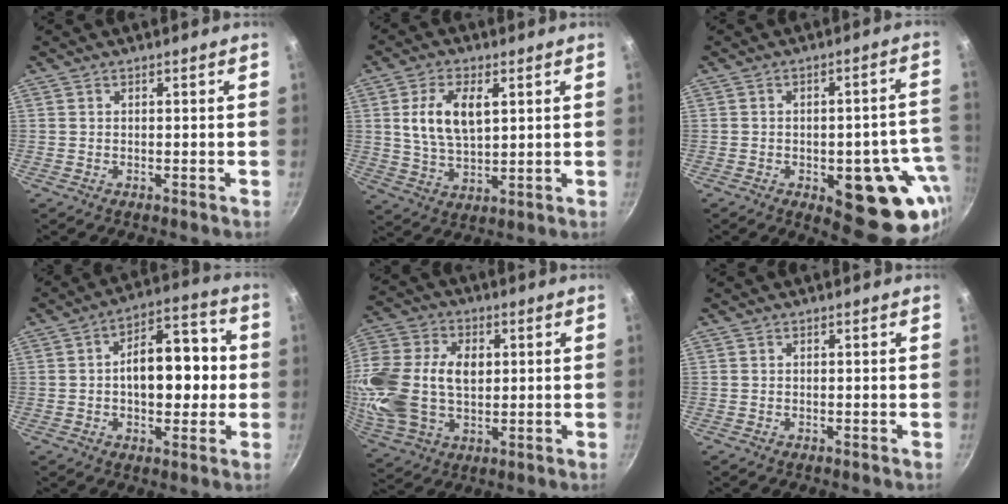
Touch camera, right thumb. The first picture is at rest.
{"total": 10.4, "force": [2.8, 5.5, 8.3], "torque": [-0.148, -0.009, 0.056]}
{"total": 18.5, "force": [-5.1, 8.4, 15.6], "torque": [-0.119, 0.004, -0.060]}
{"total": 14.4, "force": [-0.4, 8.5, 11.6], "torque": [-0.123, 0.036, -0.016]}
{"total": 21.1, "force": [1.7, 14.4, 15.4], "torque": [-0.317, 0.017, 0.032]}
{"total": 0.0}